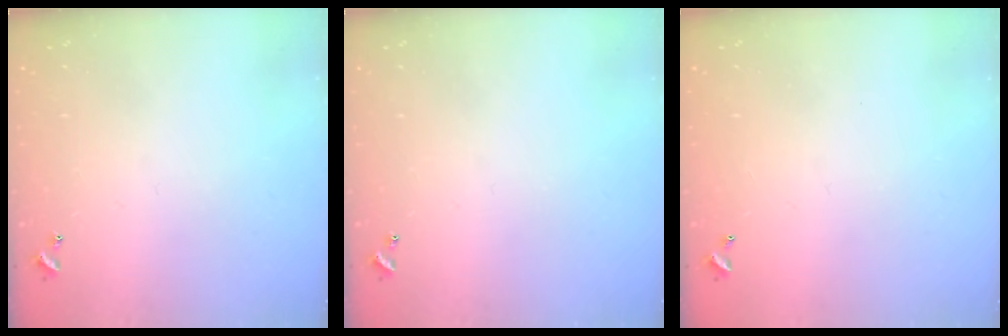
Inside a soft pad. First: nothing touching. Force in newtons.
{"total": 0.0}
{"total": 2.7, "press": 2.7, "slide": 0.1}